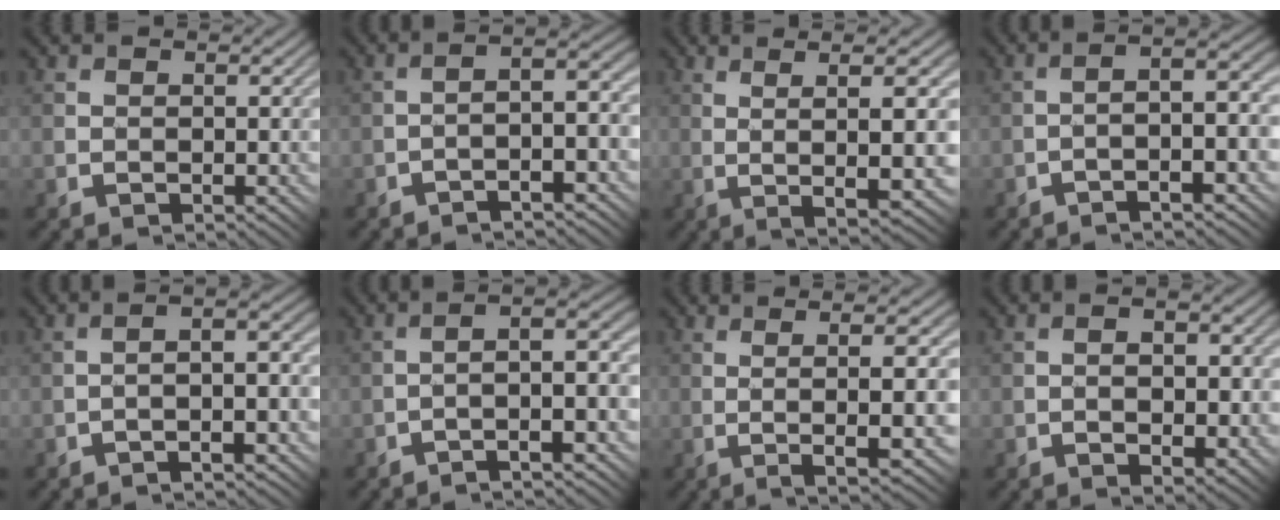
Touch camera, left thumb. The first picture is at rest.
{"total": 3.9, "force": [-1.7, 0.4, 3.4], "torque": [-0.052, 0.016, -0.035]}
{"total": 10.0, "force": [2.6, 0.7, 9.6], "torque": [-0.132, 0.022, 0.048]}
{"total": 5.8, "force": [-1.7, 0.9, 5.5], "torque": [-0.082, 0.015, -0.029]}
{"total": 4.7, "force": [-1.4, 1.2, 4.3], "torque": [-0.068, 0.009, -0.024]}
{"total": 5.7, "force": [-2.1, 0.7, 5.3], "torque": [-0.073, 0.022, -0.042]}
{"total": 9.1, "force": [0.8, 0.8, 9.0], "torque": [-0.115, 0.023, 0.012]}
{"total": 5.6, "force": [-0.6, 2.8, 4.7], "torque": [-0.063, 0.002, -0.001]}